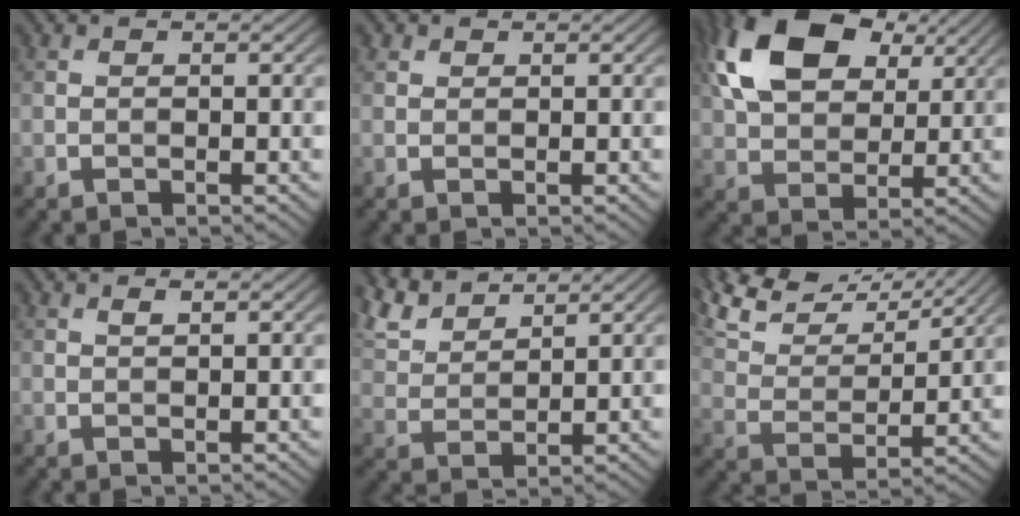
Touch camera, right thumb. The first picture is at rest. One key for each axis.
{"total": 0.9, "fx": 0.6, "fy": 0.7, "fz": 0.2, "tx": -0.004, "ty": 0.002, "tz": 0.013}
{"total": 15.2, "fx": 6.3, "fy": 9.5, "fz": 10.1, "tx": -0.229, "ty": 0.025, "tz": 0.120}
{"total": 0.7, "fx": 0.5, "fy": 0.1, "fz": 0.5, "tx": -0.009, "ty": 0.000, "tz": 0.010}
{"total": 6.6, "fx": 5.6, "fy": 1.9, "fz": 2.9, "tx": -0.082, "ty": 0.015, "tz": 0.117}
{"total": 12.8, "fx": 10.7, "fy": 3.4, "fz": 6.1, "tx": -0.160, "ty": 0.008, "tz": 0.174}